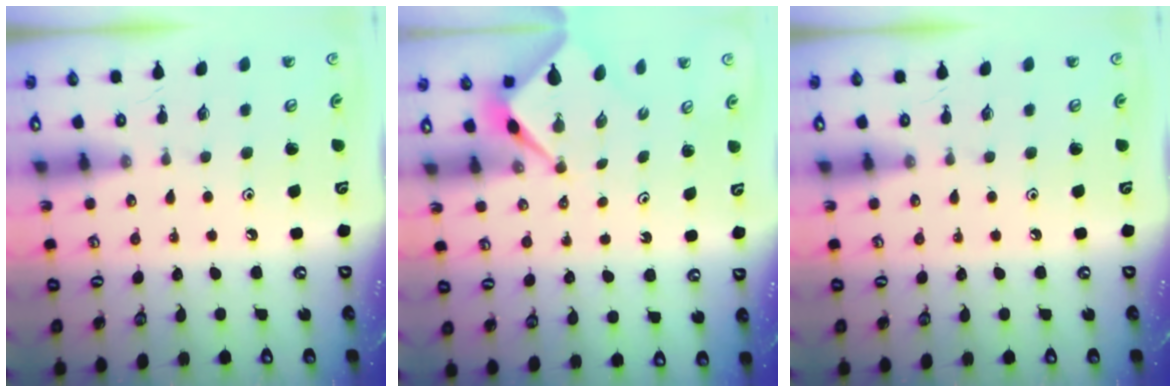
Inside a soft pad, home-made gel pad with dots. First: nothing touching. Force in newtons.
{"total": 2.5, "press": 2.4, "slide": 0.3}
{"total": 0.0}